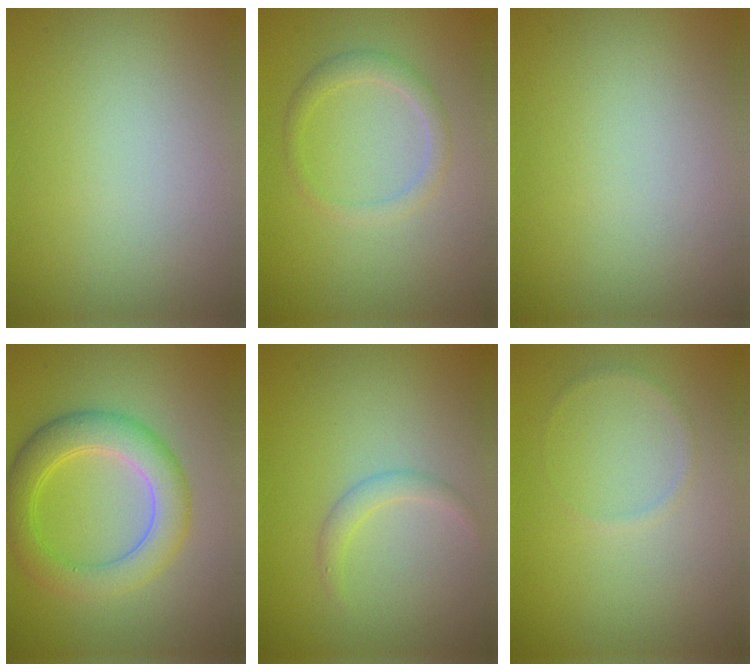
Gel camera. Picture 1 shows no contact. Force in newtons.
{"total": 1.7, "press": 1.7, "slide": 0.0}
{"total": 0.0}
{"total": 5.1, "press": 5.1, "slide": 0.1}
{"total": 1.3, "press": 1.3, "slide": 0.1}
{"total": 0.6, "press": 0.6, "slide": 0.1}